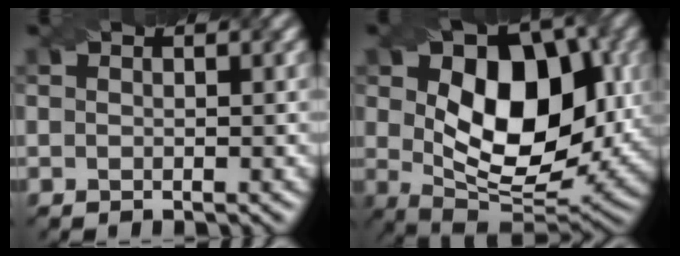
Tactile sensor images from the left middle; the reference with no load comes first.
{"total": 11.7, "force": [0.8, 7.0, 9.3], "torque": [-0.155, 0.004, 0.025]}